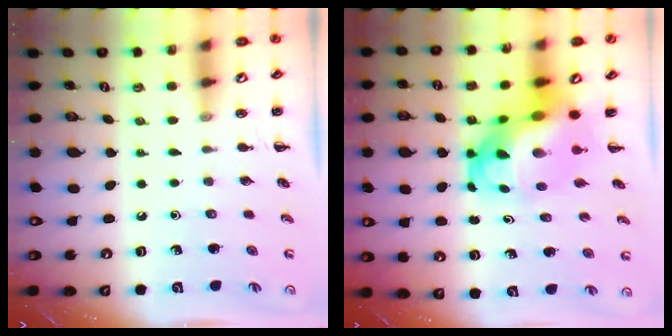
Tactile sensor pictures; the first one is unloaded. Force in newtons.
{"total": 11.9, "press": 11.5, "slide": 3.2}